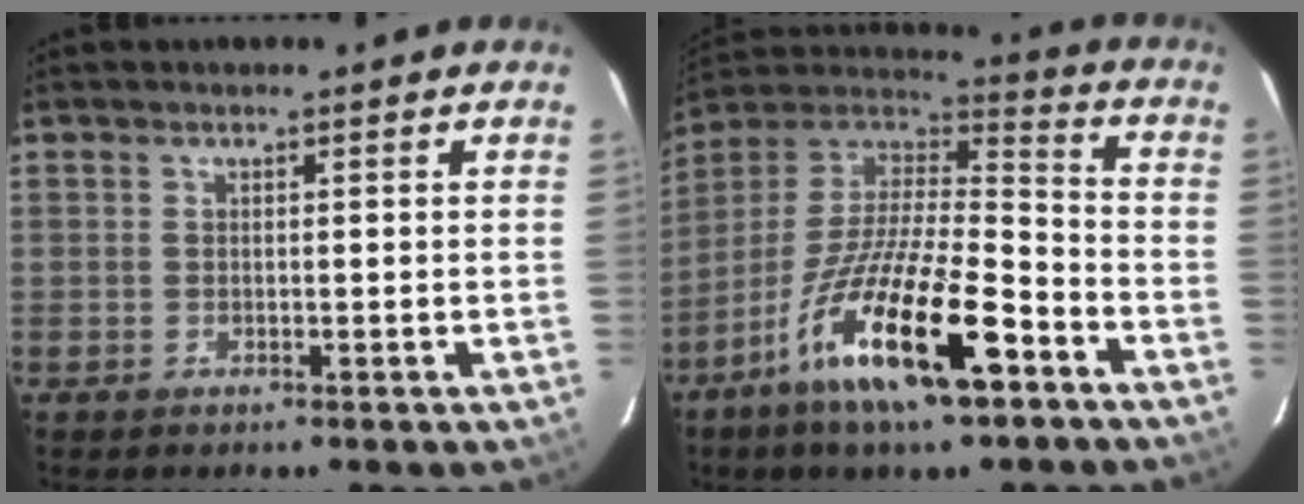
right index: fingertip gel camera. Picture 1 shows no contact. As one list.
[{"total": 21.9, "force": [-11.9, 5.6, 17.5], "torque": [-0.324, -0.035, -0.221]}]